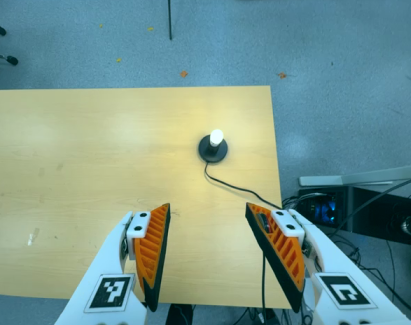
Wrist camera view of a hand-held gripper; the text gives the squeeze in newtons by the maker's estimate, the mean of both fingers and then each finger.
{"total": 0.0}